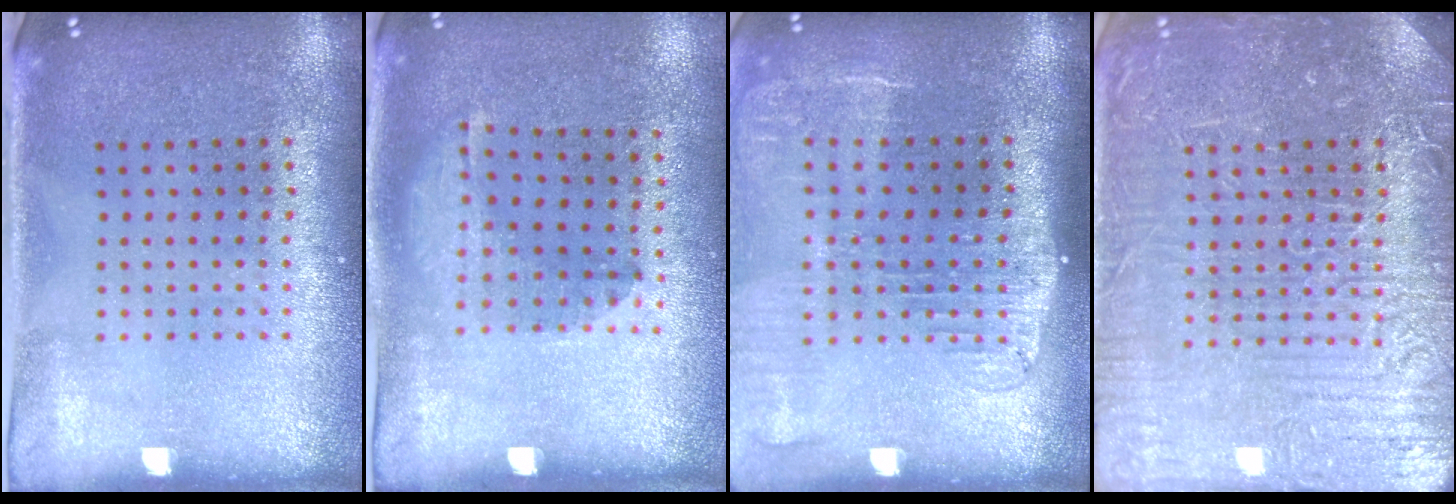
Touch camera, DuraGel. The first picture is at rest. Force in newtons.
{"total": 1.4, "press": 0.9, "slide": 1.0}
{"total": 2.2, "press": 1.8, "slide": 1.2}
{"total": 5.5, "press": 5.5, "slide": 0.7}